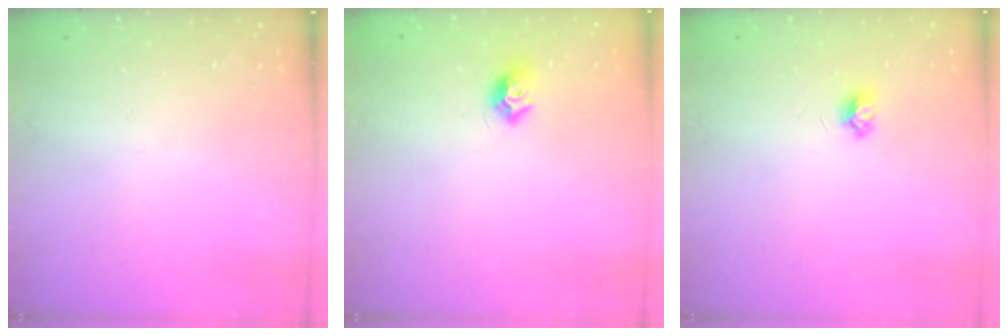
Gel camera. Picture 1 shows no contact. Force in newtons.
{"total": 7.6, "press": 7.6, "slide": 0.4}
{"total": 3.9, "press": 3.9, "slide": 0.5}